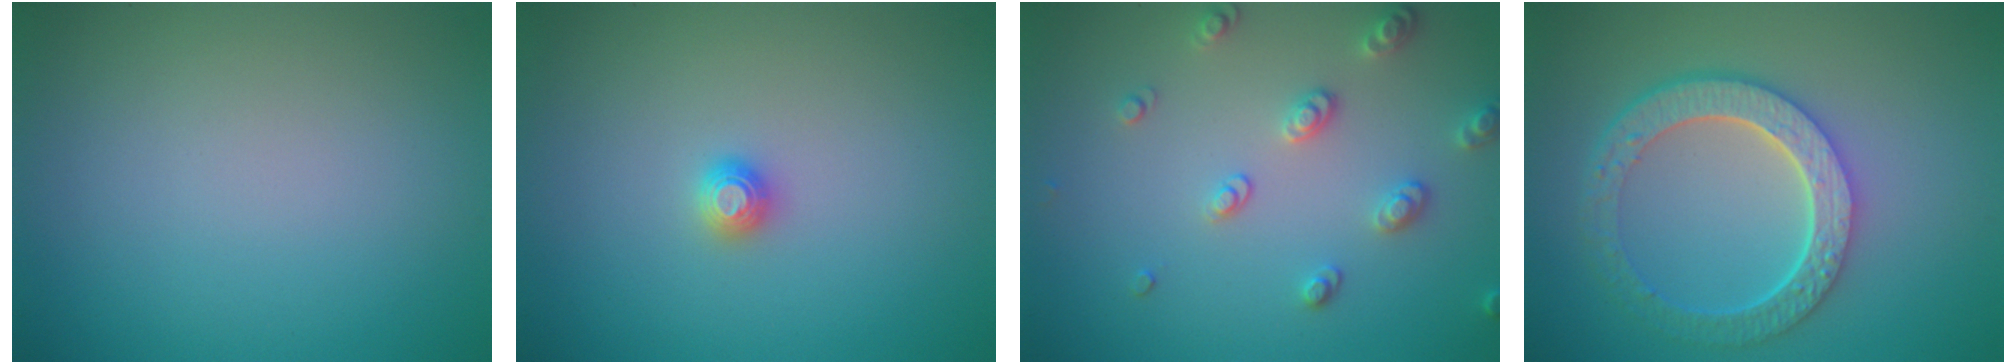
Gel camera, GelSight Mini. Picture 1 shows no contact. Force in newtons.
{"total": 1.2, "press": 1.2, "slide": 0.1}
{"total": 2.7, "press": 2.7, "slide": 0.5}
{"total": 6.0, "press": 4.5, "slide": 4.0}